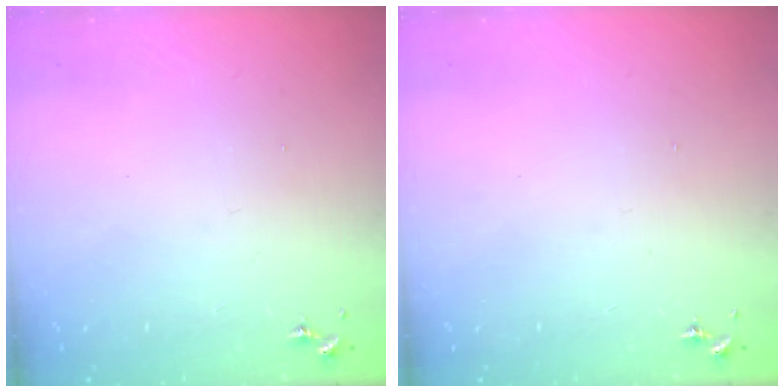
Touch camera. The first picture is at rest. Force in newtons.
{"total": 0.0}